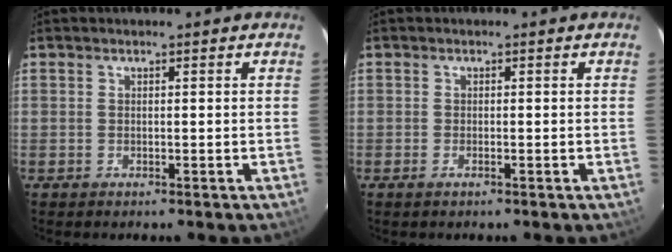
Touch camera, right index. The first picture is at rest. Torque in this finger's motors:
{"motor_torque": [0.12, 0.07, -0.01, 0.00]}